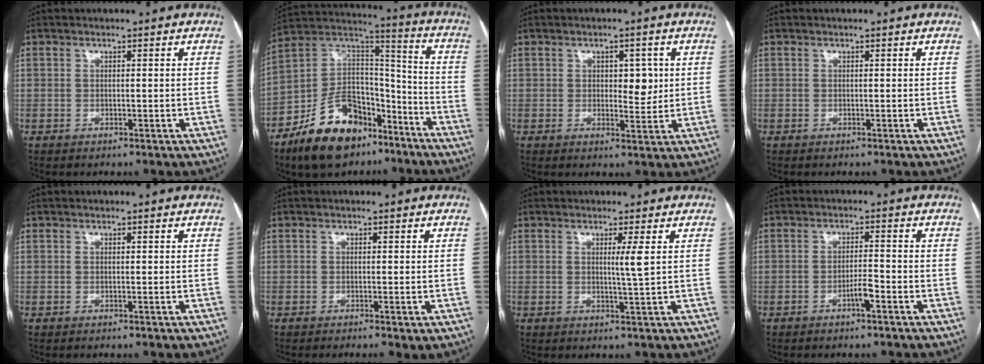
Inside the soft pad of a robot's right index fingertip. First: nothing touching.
{"total": 19.2, "force": [-12.4, 10.3, 10.4], "torque": [-0.190, 0.042, -0.208]}
{"total": 4.4, "force": [0.9, 2.1, 3.7], "torque": [-0.045, -0.002, 0.014]}
{"total": 0.0}
{"total": 0.0}
{"total": 1.7, "force": [-0.8, 0.2, 1.5], "torque": [-0.024, -0.006, -0.010]}
{"total": 2.4, "force": [0.6, -0.7, 2.2], "torque": [-0.040, -0.007, 0.012]}
{"total": 2.7, "force": [-1.6, 0.2, 2.2], "torque": [-0.037, 0.001, -0.028]}